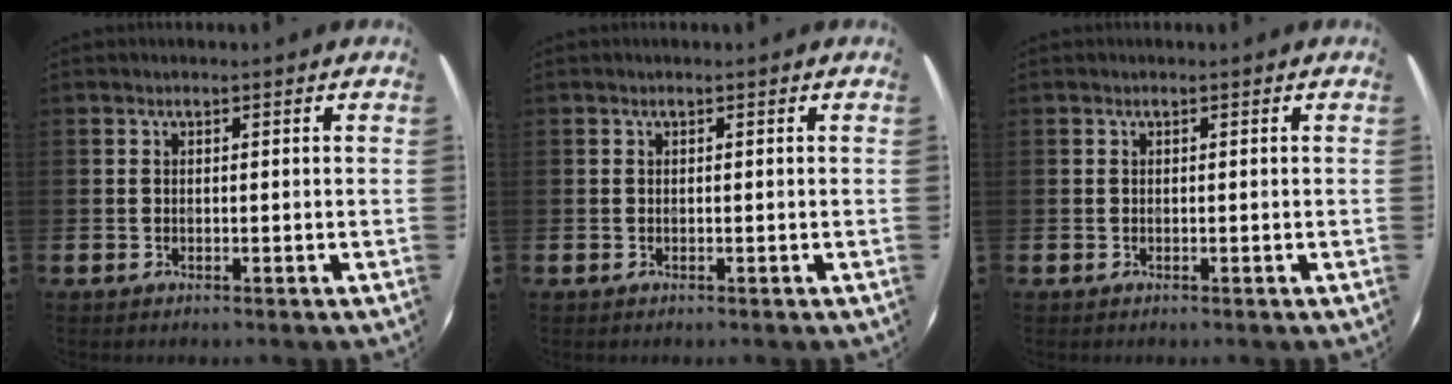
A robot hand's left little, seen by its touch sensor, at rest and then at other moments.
{"total": 0.0}
{"total": 0.0}